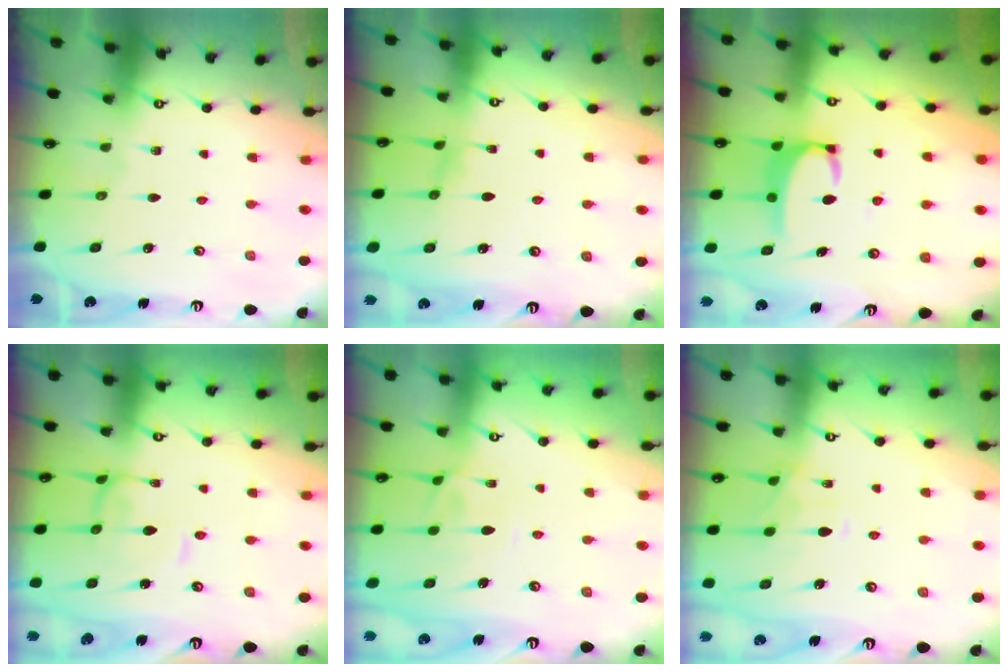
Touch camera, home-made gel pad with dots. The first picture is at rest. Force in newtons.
{"total": 1.5, "press": 1.4, "slide": 0.3}
{"total": 3.2, "press": 3.2, "slide": 0.3}
{"total": 0.9, "press": 0.9, "slide": 0.4}
{"total": 1.6, "press": 1.3, "slide": 1.0}
{"total": 1.7, "press": 1.1, "slide": 1.2}